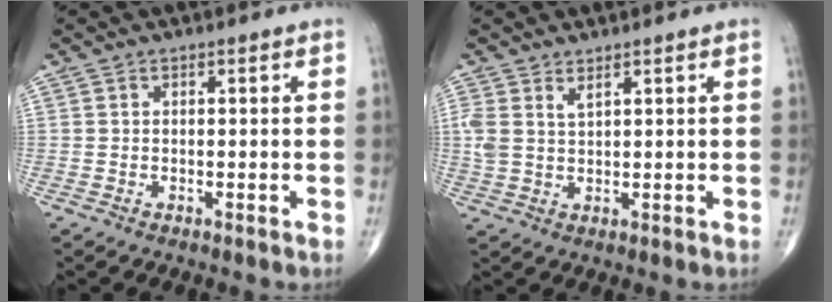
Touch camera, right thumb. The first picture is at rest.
{"total": 3.6, "force": [2.1, 1.5, 2.5], "torque": [-0.055, -0.007, 0.049]}